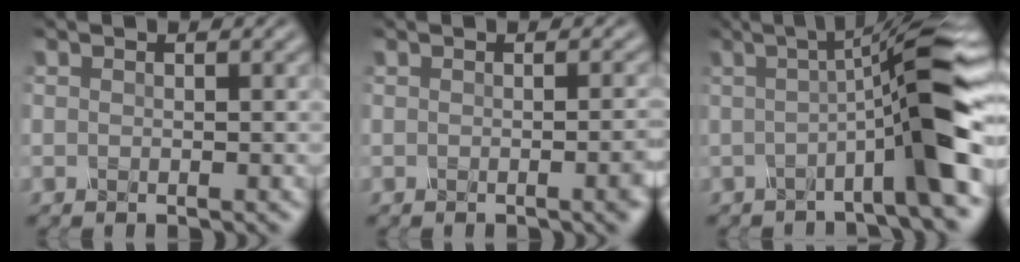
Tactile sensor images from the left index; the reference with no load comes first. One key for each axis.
{"total": 2.0, "fx": -0.4, "fy": 0.5, "fz": 1.9, "tx": -0.015, "ty": 0.003, "tz": -0.005}
{"total": 8.9, "fx": -1.0, "fy": 1.0, "fz": 8.8, "tx": -0.113, "ty": 0.012, "tz": -0.030}